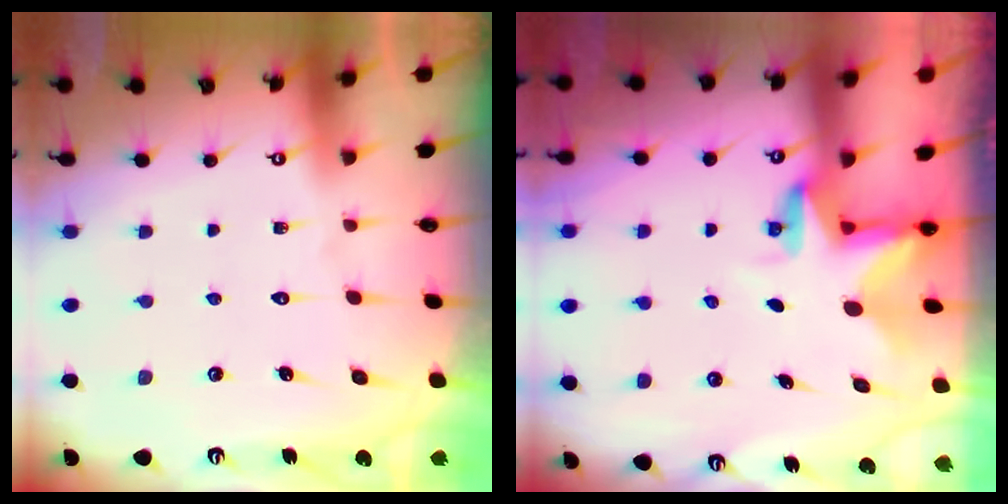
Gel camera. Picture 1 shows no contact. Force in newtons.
{"total": 3.0, "press": 3.0, "slide": 0.2}